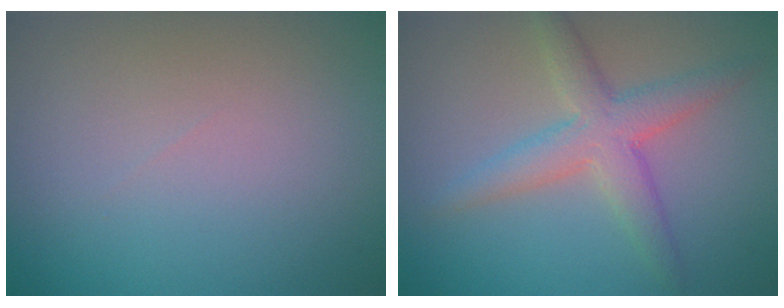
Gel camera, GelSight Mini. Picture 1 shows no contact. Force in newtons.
{"total": 4.1, "press": 4.1, "slide": 0.1}